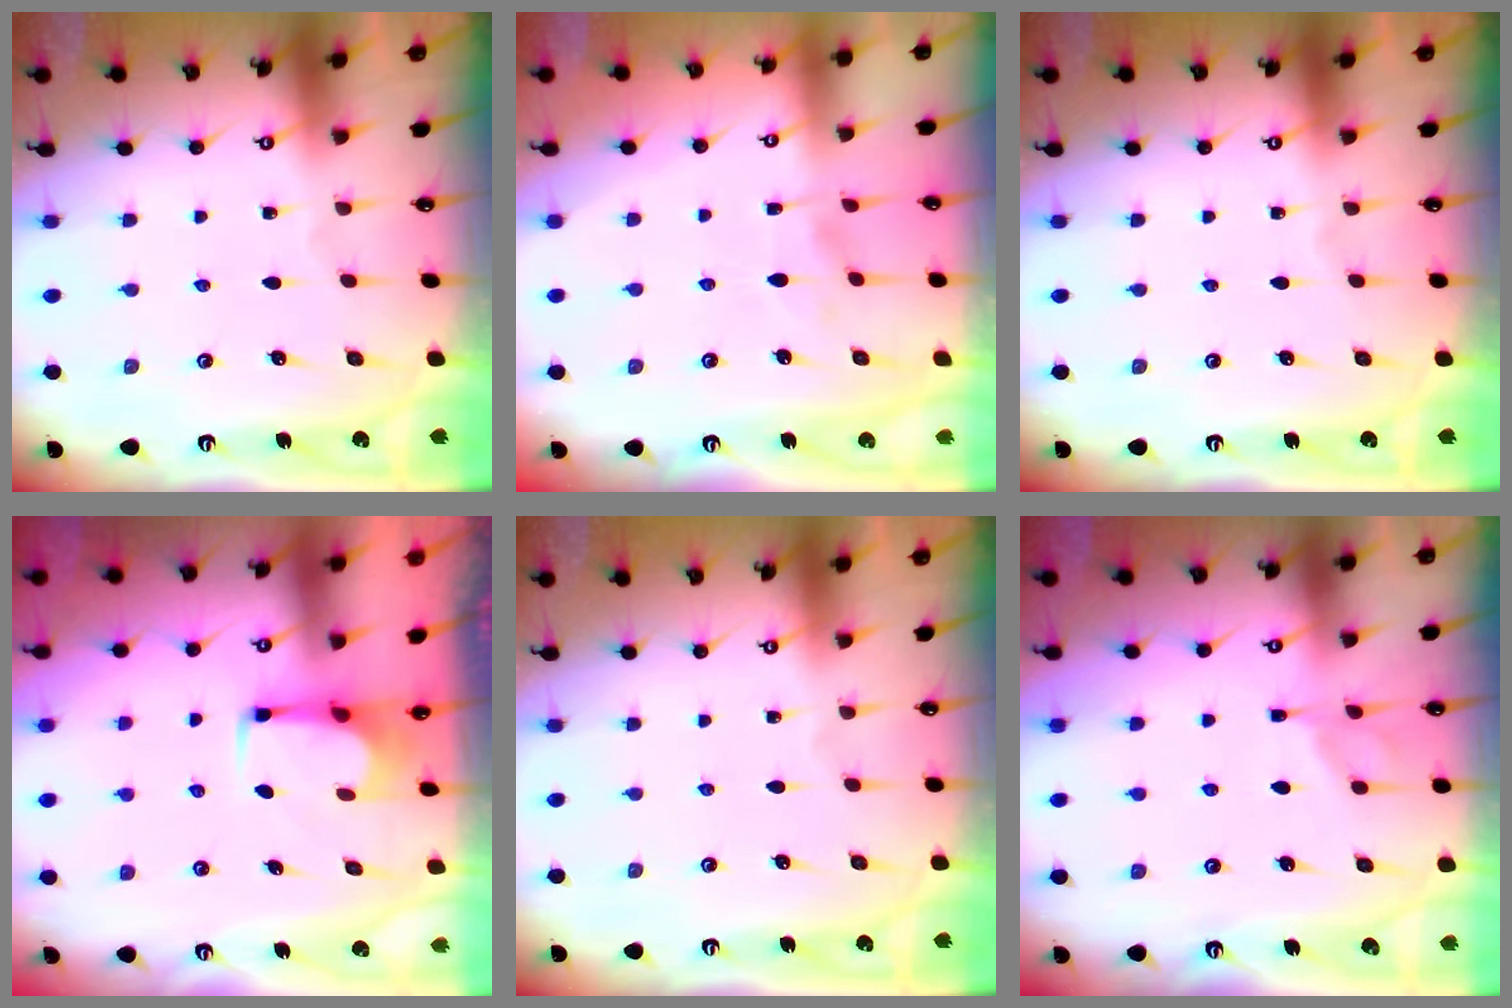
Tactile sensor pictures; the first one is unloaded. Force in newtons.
{"total": 2.1, "press": 1.9, "slide": 0.9}
{"total": 0.0}
{"total": 2.5, "press": 2.5, "slide": 0.4}
{"total": 0.0}
{"total": 5.5, "press": 5.5, "slide": 0.7}